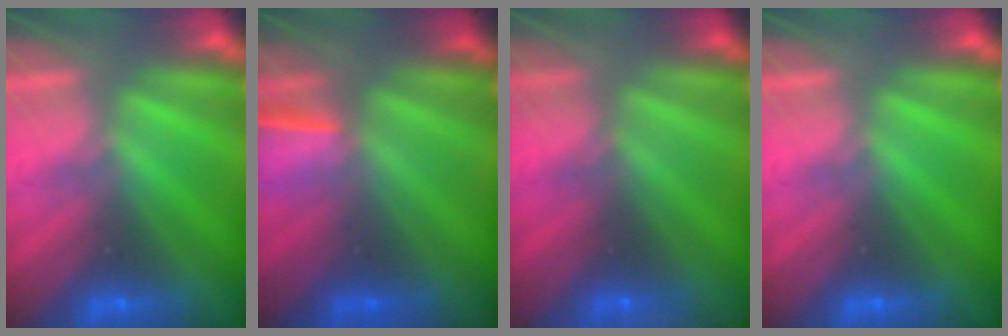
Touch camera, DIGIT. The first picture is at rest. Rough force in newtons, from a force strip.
{"total": 1.6}
{"total": 7.8}
{"total": 0.0}